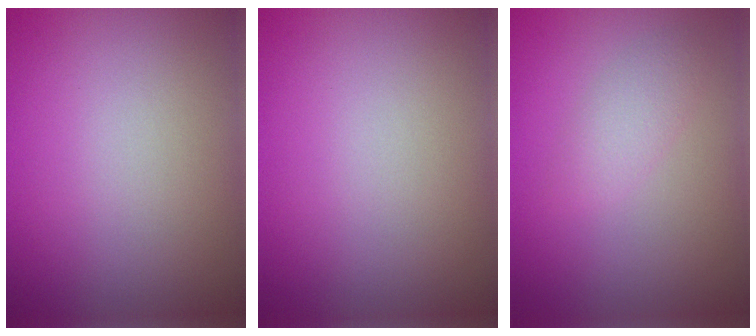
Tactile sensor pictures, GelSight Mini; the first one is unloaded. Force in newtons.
{"total": 0.0}
{"total": 1.8, "press": 1.8, "slide": 0.1}